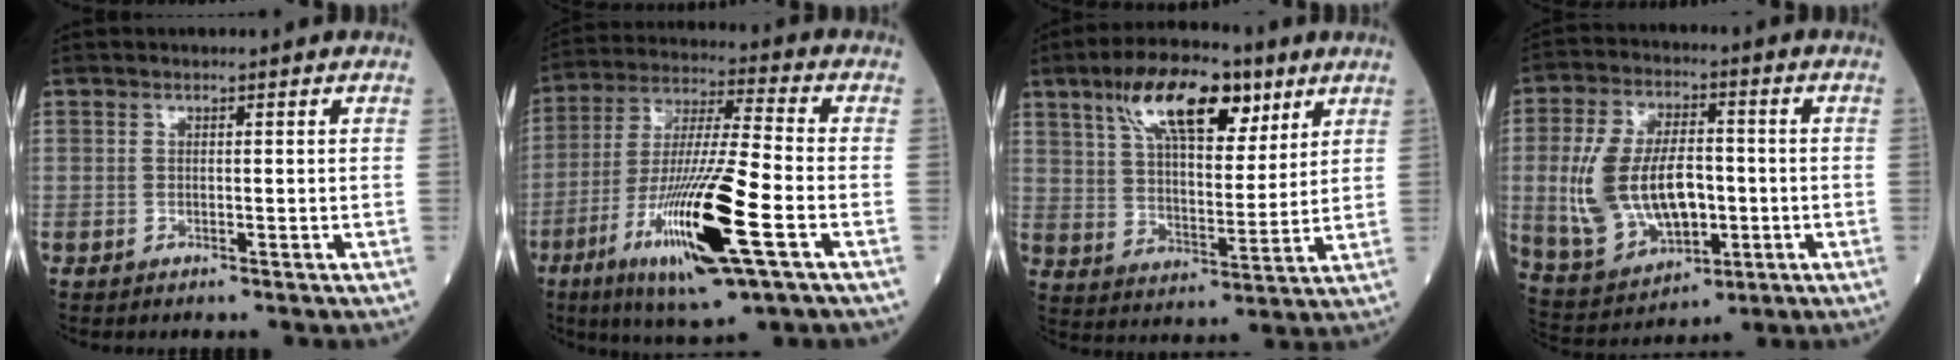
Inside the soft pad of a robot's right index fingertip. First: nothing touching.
{"total": 19.0, "force": [-7.3, 1.5, 17.5], "torque": [-0.356, -0.033, -0.131]}
{"total": 15.3, "force": [8.6, 5.8, 11.2], "torque": [-0.195, 0.022, 0.151]}
{"total": 15.7, "force": [-1.4, 8.4, 13.2], "torque": [-0.271, 0.009, -0.008]}